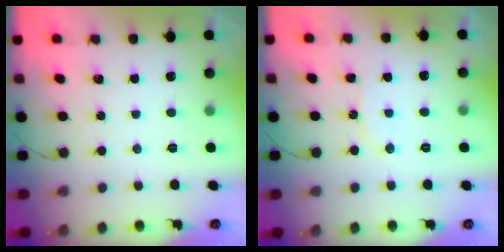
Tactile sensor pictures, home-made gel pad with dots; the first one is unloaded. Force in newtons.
{"total": 6.7, "press": 6.3, "slide": 2.3}